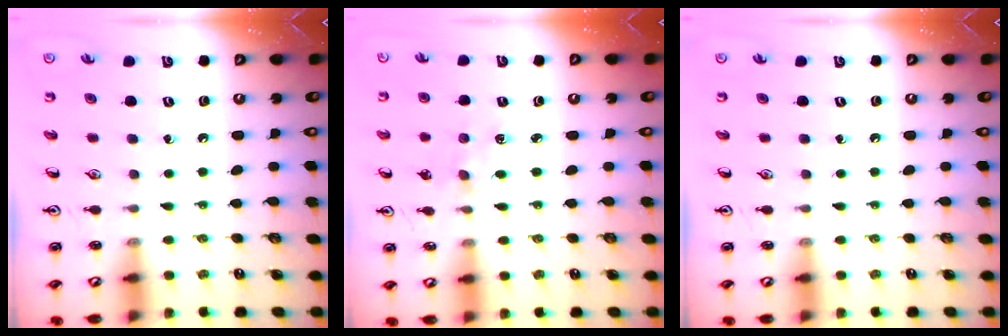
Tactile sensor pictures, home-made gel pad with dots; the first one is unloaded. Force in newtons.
{"total": 3.6, "press": 3.6, "slide": 0.4}
{"total": 0.0}